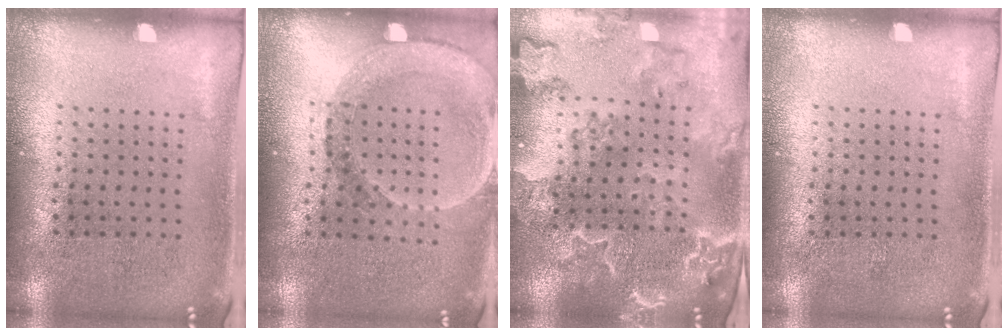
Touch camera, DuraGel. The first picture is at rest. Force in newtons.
{"total": 1.5, "press": 1.4, "slide": 0.5}
{"total": 3.3, "press": 3.0, "slide": 1.4}
{"total": 0.0}